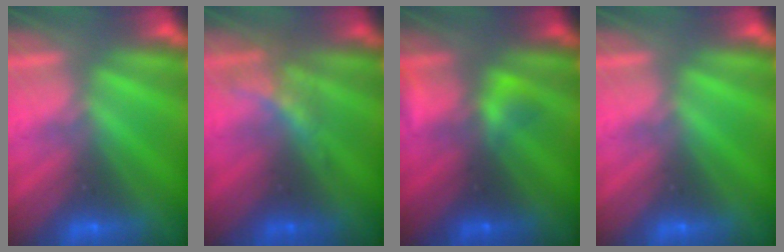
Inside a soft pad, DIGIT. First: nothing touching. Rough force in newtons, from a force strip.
{"total": 2.2}
{"total": 2.3}
{"total": 0.0}